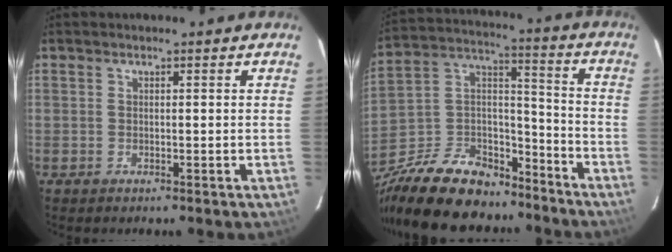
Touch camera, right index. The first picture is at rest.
{"total": 25.0, "force": [-18.3, 12.5, 11.6], "torque": [-0.266, 0.043, -0.288]}